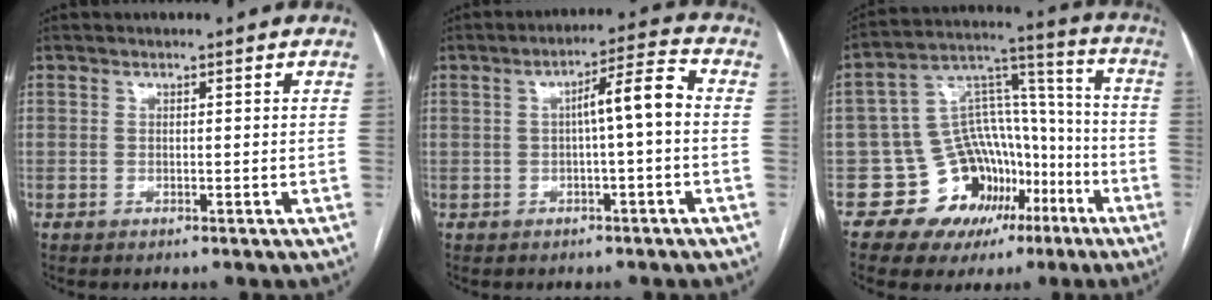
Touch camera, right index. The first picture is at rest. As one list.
[{"total": 6.1, "force": [-0.1, 0.4, 6.1], "torque": [-0.093, 0.019, -0.002]}, {"total": 14.9, "force": [-7.2, 11.4, 6.3], "torque": [-0.089, 0.079, -0.102]}]